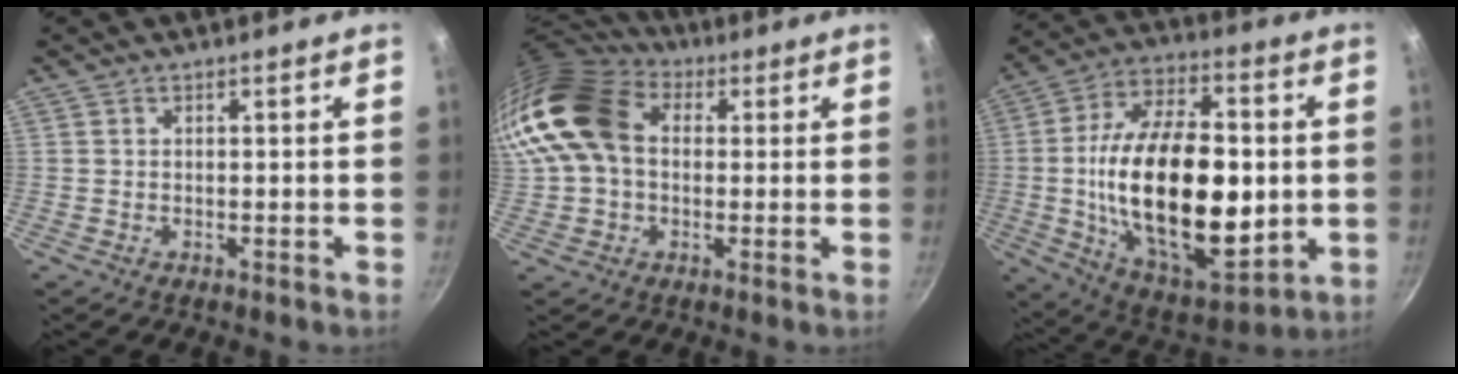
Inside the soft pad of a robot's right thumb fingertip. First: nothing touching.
{"total": 17.3, "force": [2.4, 12.8, 11.3], "torque": [-0.216, 0.033, 0.030]}
{"total": 29.9, "force": [-1.0, 15.9, 25.2], "torque": [-0.421, 0.000, -0.011]}